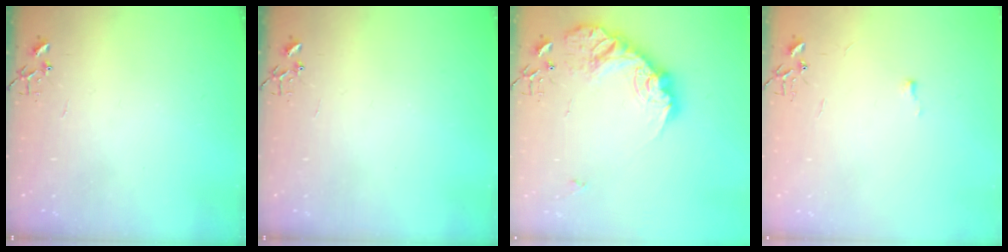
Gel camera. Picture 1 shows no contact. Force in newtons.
{"total": 0.0}
{"total": 18.5, "press": 18.5, "slide": 0.6}
{"total": 3.5, "press": 3.5, "slide": 0.5}